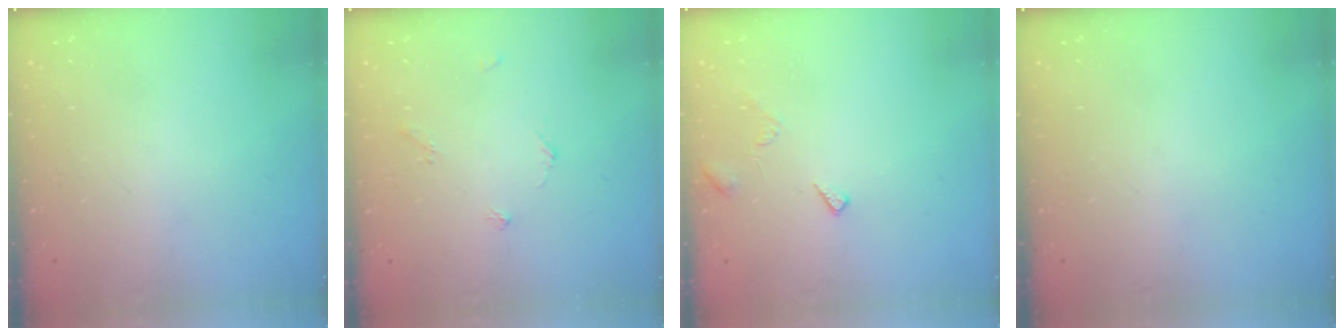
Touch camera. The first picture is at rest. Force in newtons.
{"total": 2.8, "press": 2.8, "slide": 0.4}
{"total": 5.1, "press": 5.0, "slide": 0.4}
{"total": 0.0}